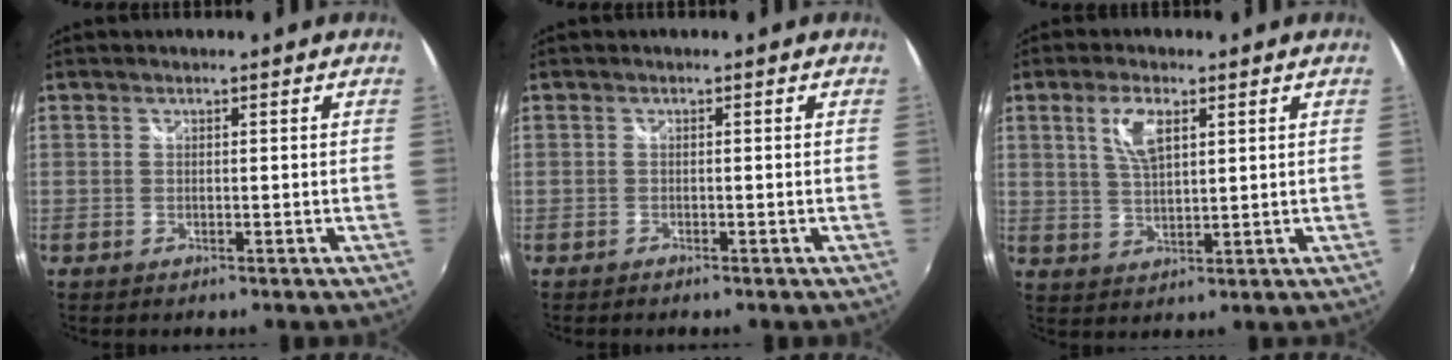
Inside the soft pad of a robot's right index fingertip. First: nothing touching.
{"total": 0.7, "force": [-0.6, 0.2, 0.2], "torque": [-0.007, -0.003, -0.013]}
{"total": 6.0, "force": [2.6, 2.4, 4.9], "torque": [-0.092, 0.004, 0.051]}